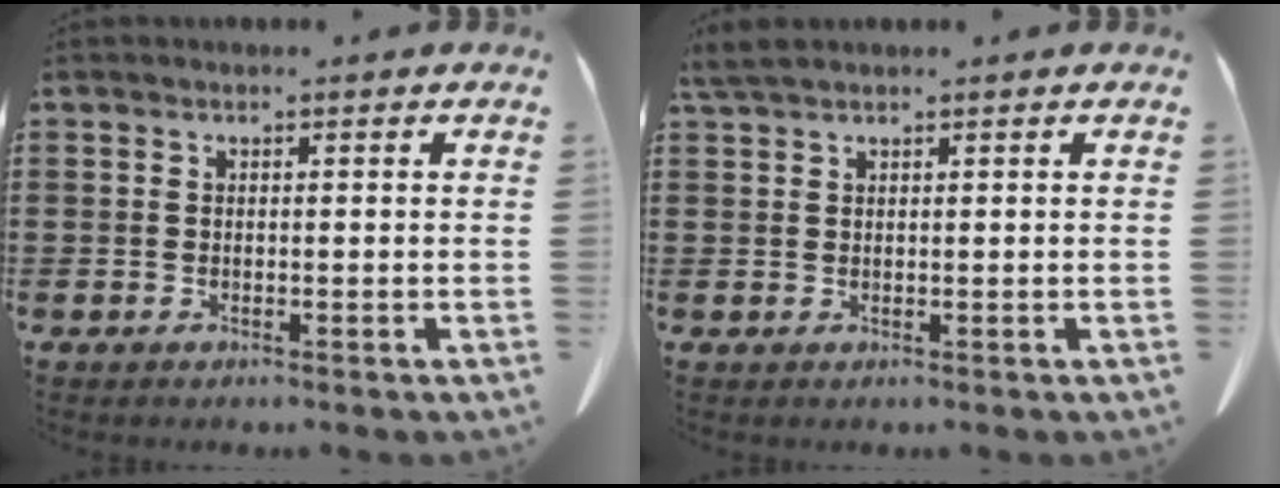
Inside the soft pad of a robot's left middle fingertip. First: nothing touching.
{"total": 1.8, "force": [1.4, 0.1, 1.0], "torque": [-0.024, -0.002, 0.028]}